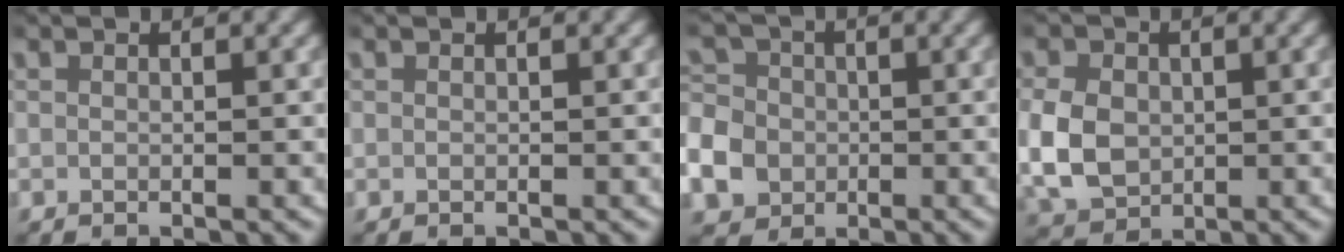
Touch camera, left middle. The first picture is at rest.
{"total": 0.0}
{"total": 9.3, "force": [-2.2, 8.4, 3.2], "torque": [-0.085, -0.035, -0.039]}
{"total": 7.4, "force": [-0.9, 6.4, 3.7], "torque": [-0.096, -0.023, -0.007]}